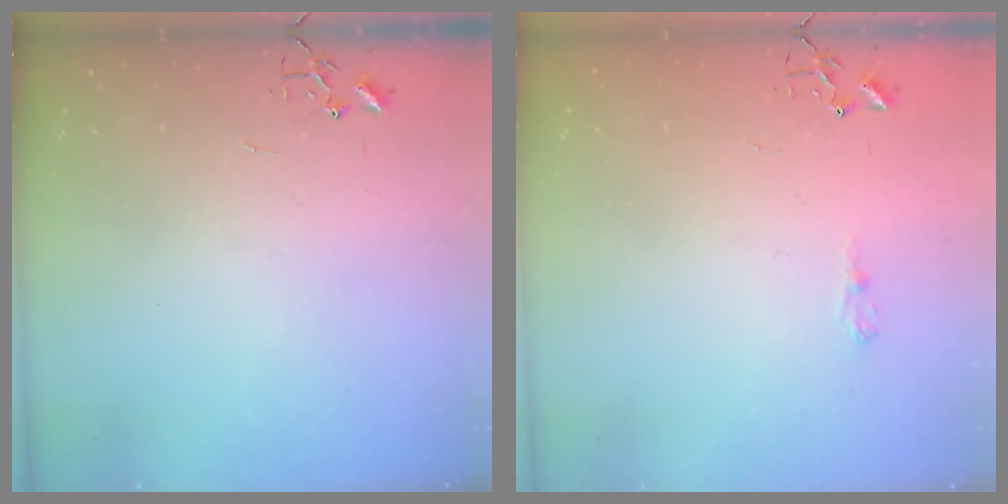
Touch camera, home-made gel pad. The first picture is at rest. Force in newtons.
{"total": 6.5, "press": 6.5, "slide": 0.6}